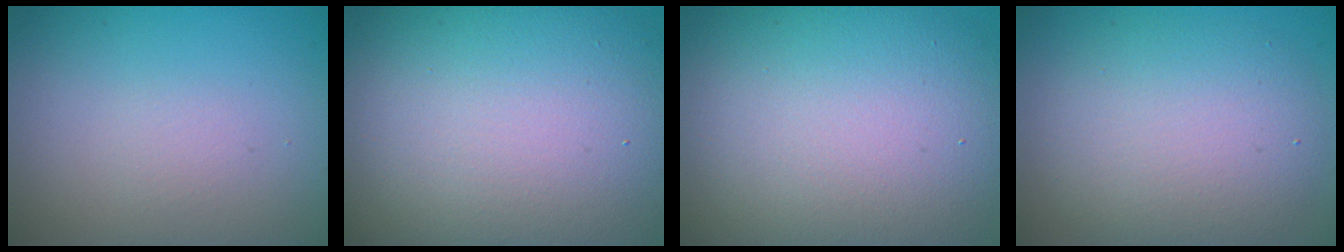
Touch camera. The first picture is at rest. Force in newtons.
{"total": 16.6, "press": 16.6, "slide": 0.4}
{"total": 14.3, "press": 14.2, "slide": 0.7}
{"total": 6.4, "press": 6.4, "slide": 0.5}